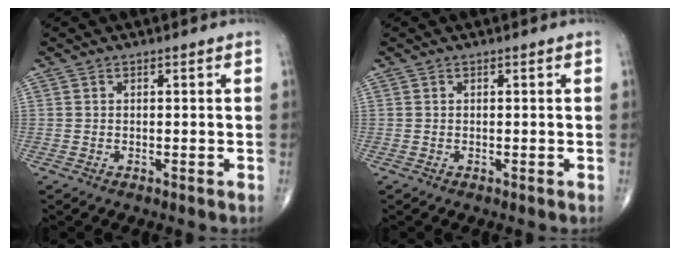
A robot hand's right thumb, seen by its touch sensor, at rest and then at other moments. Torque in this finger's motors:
{"motor_torque": [0.00, 0.00, 0.00, 0.00, 0.00]}